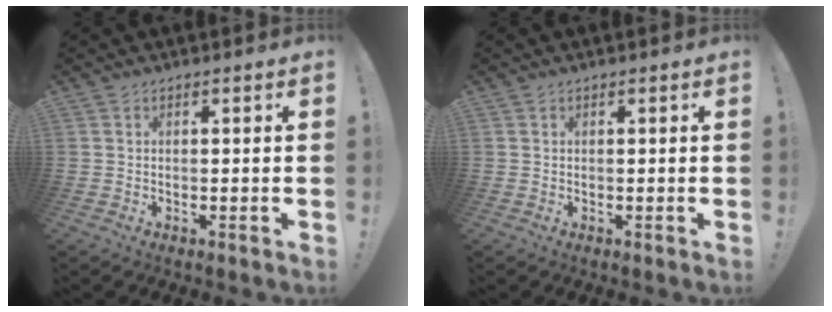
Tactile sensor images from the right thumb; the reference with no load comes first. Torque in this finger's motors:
{"motor_torque": [0.00, 0.00, 0.00, 0.00, 0.00]}